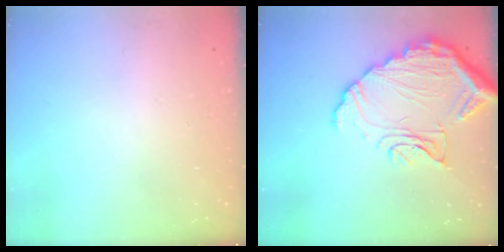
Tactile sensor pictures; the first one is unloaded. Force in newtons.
{"total": 15.5, "press": 15.4, "slide": 1.2}